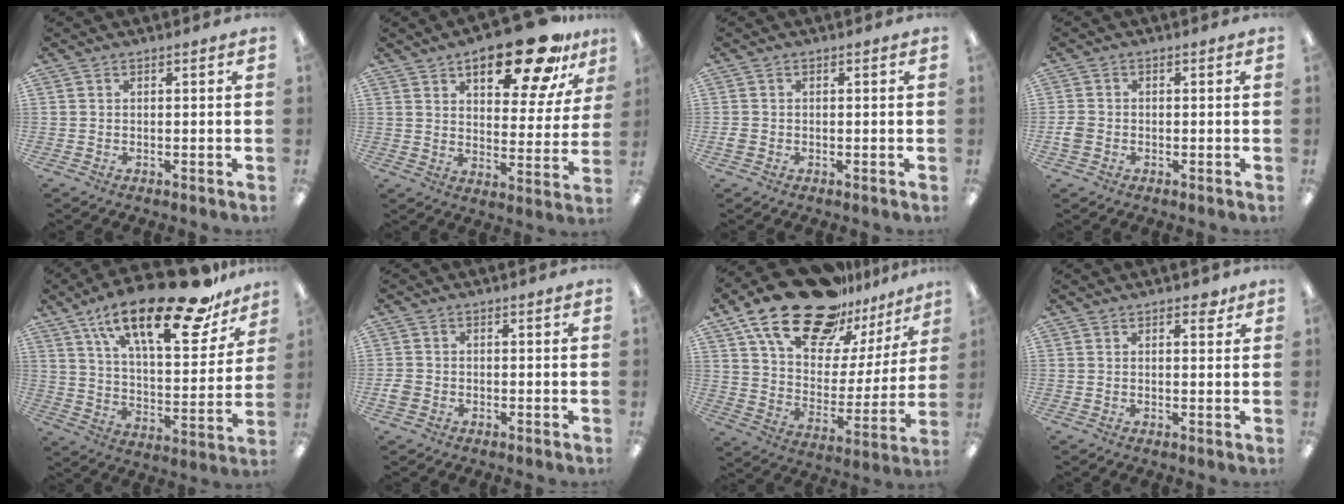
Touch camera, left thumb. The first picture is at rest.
{"total": 20.0, "force": [13.0, 7.9, 13.1], "torque": [-0.170, -0.073, 0.203]}
{"total": 1.7, "force": [-0.3, 1.4, 0.9], "torque": [-0.014, 0.004, -0.005]}
{"total": 2.8, "force": [-0.9, 2.3, 1.3], "torque": [-0.020, 0.007, -0.016]}
{"total": 25.5, "force": [17.6, 8.3, 16.5], "torque": [-0.245, -0.107, 0.285]}
{"total": 2.6, "force": [-0.8, 2.2, 1.2], "torque": [-0.018, 0.007, -0.015]}
{"total": 24.4, "force": [17.9, 11.1, 12.4], "torque": [-0.214, -0.113, 0.314]}
{"total": 2.5, "force": [1.8, 1.2, 1.4], "torque": [-0.013, -0.004, 0.027]}